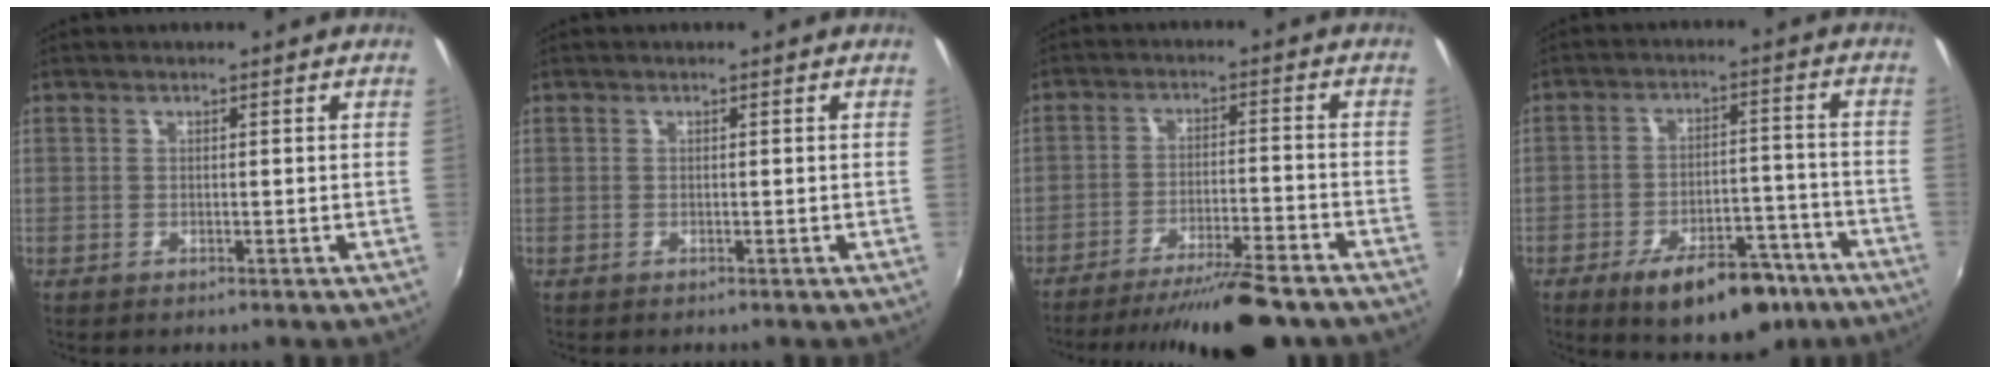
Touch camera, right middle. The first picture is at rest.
{"total": 0.0}
{"total": 15.2, "force": [-13.1, 1.9, 7.6], "torque": [-0.142, -0.014, -0.196]}
{"total": 14.6, "force": [-9.7, 6.7, 8.6], "torque": [-0.136, 0.009, -0.130]}